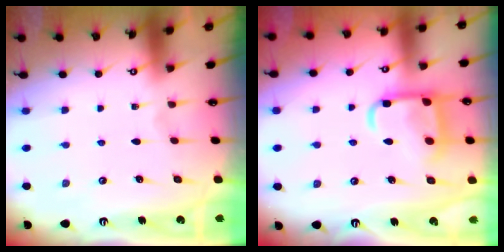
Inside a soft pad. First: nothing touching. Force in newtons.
{"total": 13.3, "press": 13.2, "slide": 1.3}